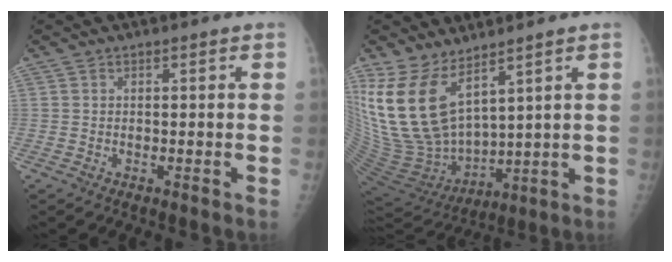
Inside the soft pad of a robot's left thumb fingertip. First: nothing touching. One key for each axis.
{"total": 18.5, "fx": 9.6, "fy": 9.3, "fz": 12.8, "tx": -0.245, "ty": -0.064, "tz": 0.211}